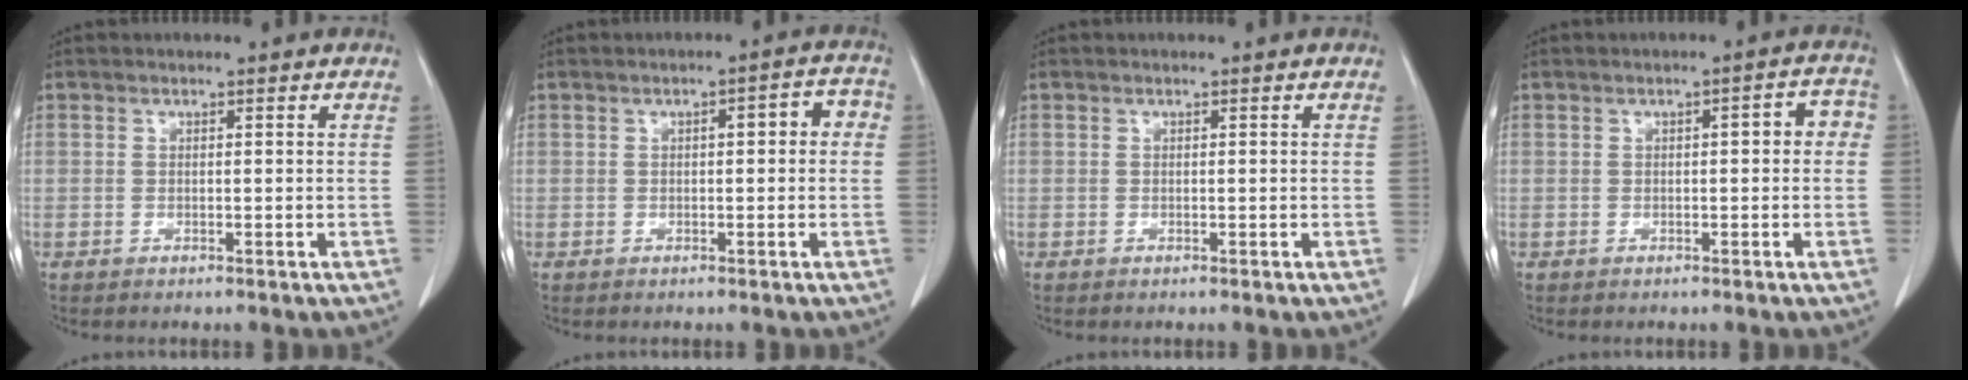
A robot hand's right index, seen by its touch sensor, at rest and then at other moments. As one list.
[{"total": 3.9, "force": [0.3, 1.2, 3.7], "torque": [-0.044, 0.025, -0.001]}, {"total": 0.0}, {"total": 3.5, "force": [0.2, 1.1, 3.3], "torque": [-0.036, 0.020, -0.002]}]